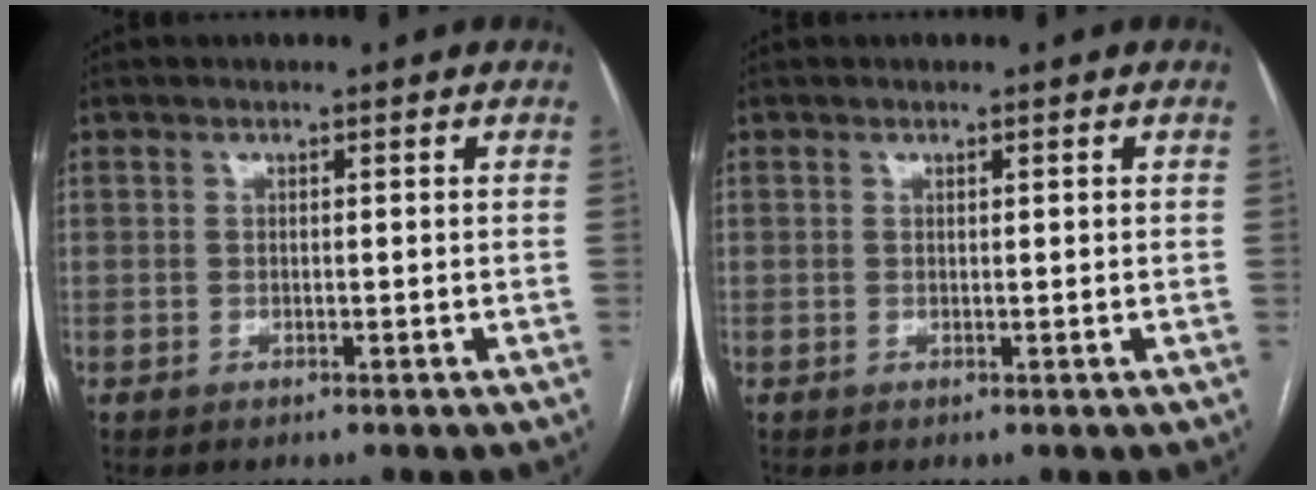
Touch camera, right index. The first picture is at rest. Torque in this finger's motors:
{"motor_torque": [0.15, 0.21, -0.02, 0.01]}